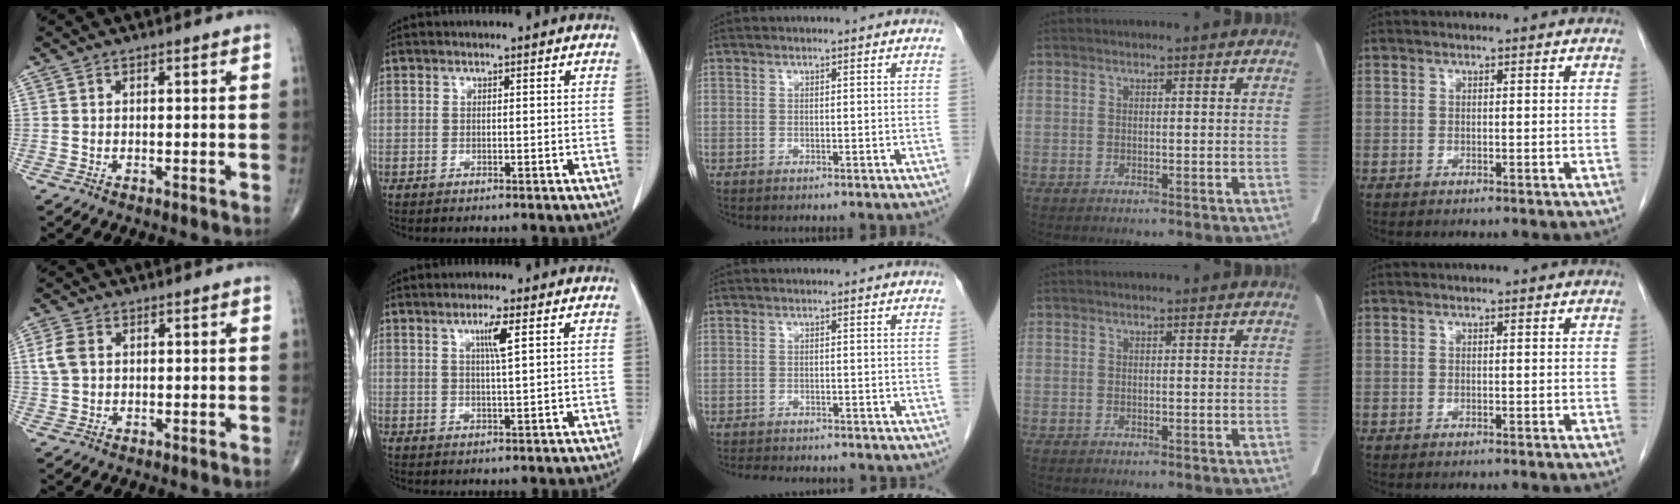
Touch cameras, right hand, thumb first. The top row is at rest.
{"thumb": {"total": 4.2, "force": [0.9, 3.0, 2.8], "torque": [-0.063, 0.006, 0.018]}, "index": {"total": 3.4, "force": [1.4, -0.3, 3.1], "torque": [-0.058, -0.003, 0.025]}, "middle": {"total": 6.4, "force": [-5.8, 1.8, 2.1], "torque": [-0.031, -0.003, -0.079]}}